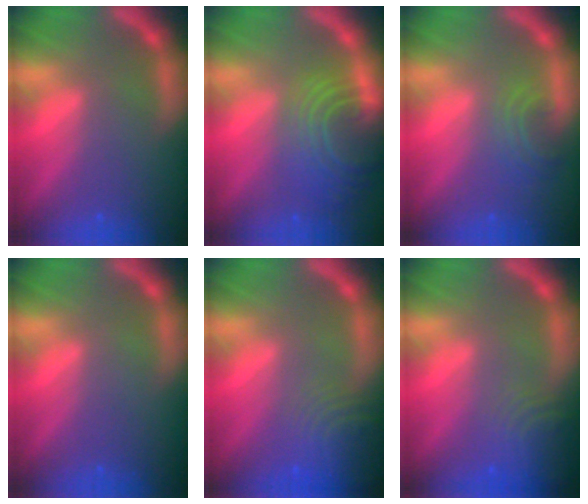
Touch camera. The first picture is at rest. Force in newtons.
{"total": 9.5}
{"total": 2.9}
{"total": 0.0}
{"total": 8.5}
{"total": 6.6}